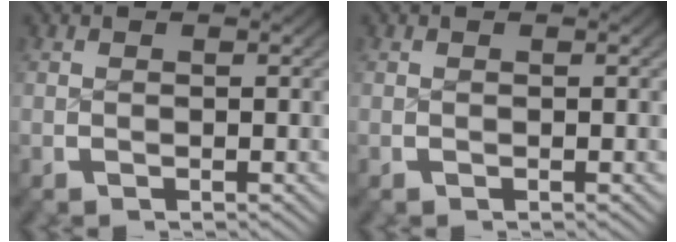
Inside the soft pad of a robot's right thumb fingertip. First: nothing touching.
{"total": 0.0}